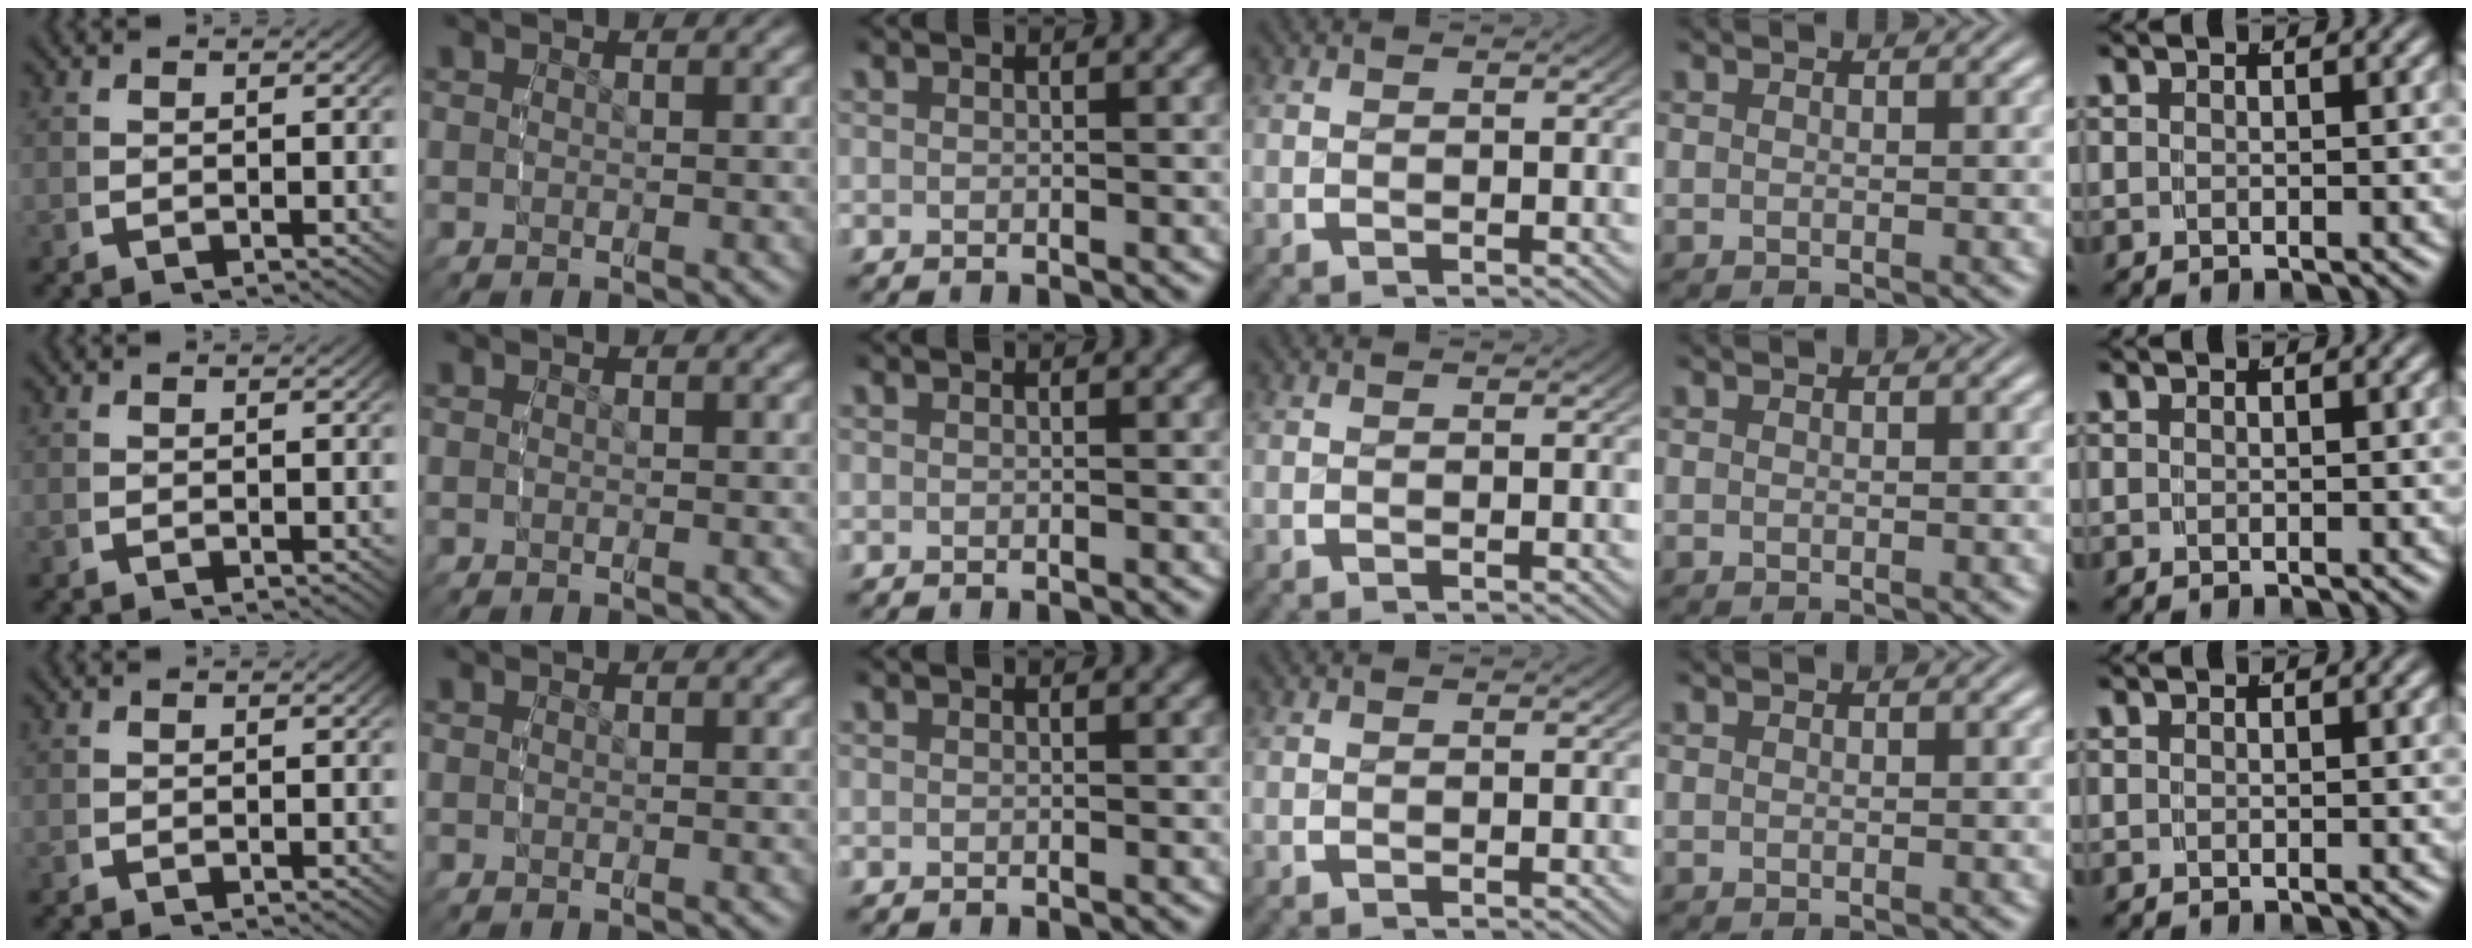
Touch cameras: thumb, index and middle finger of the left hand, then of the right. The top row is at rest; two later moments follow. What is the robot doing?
{"motion": "reach", "object": "coat"}